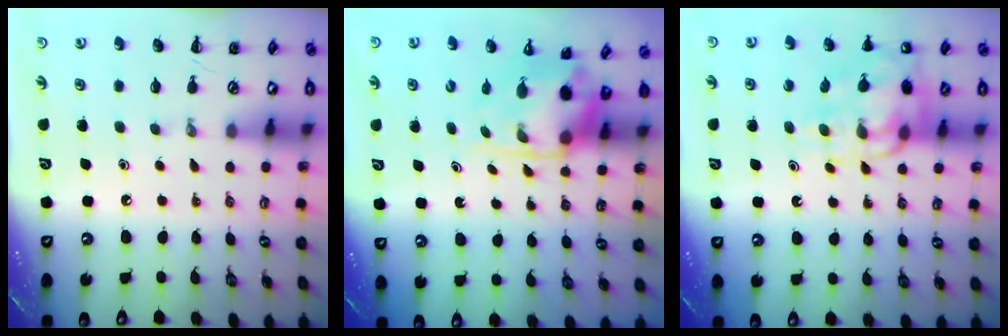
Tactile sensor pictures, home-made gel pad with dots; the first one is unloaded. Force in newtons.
{"total": 3.4, "press": 3.3, "slide": 0.6}
{"total": 12.8, "press": 12.5, "slide": 2.5}